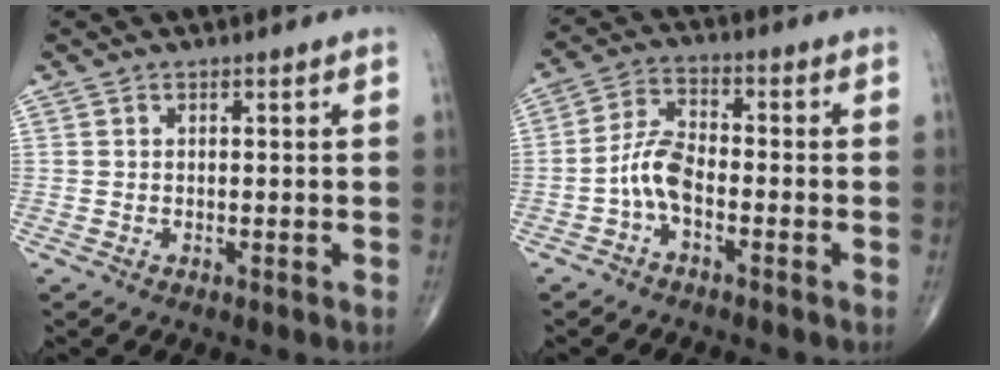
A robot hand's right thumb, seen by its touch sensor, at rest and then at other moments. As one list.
[{"total": 6.2, "force": [-2.3, 2.9, 4.9], "torque": [-0.099, 0.028, -0.051]}]